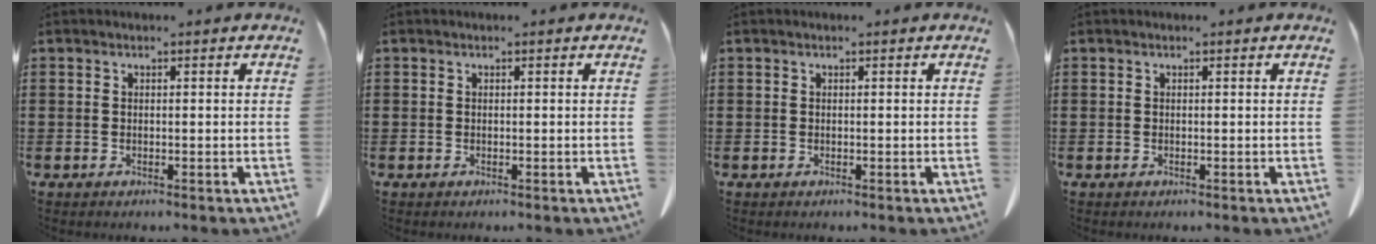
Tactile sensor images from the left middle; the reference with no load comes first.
{"total": 0.0}
{"total": 0.0}
{"total": 0.0}